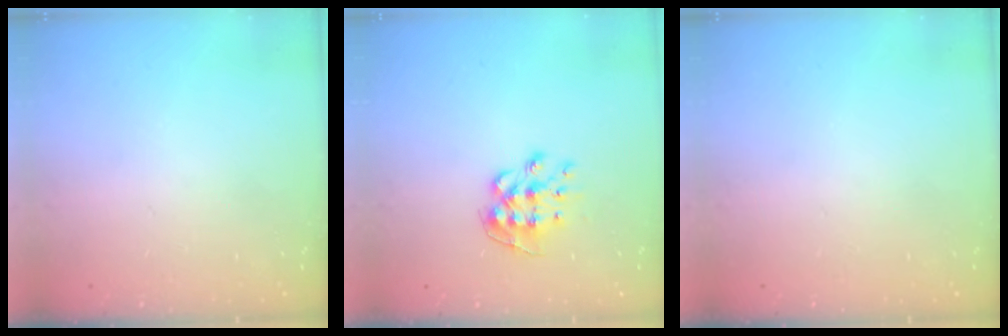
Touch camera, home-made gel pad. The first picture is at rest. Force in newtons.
{"total": 8.9, "press": 8.9, "slide": 0.1}
{"total": 0.0}